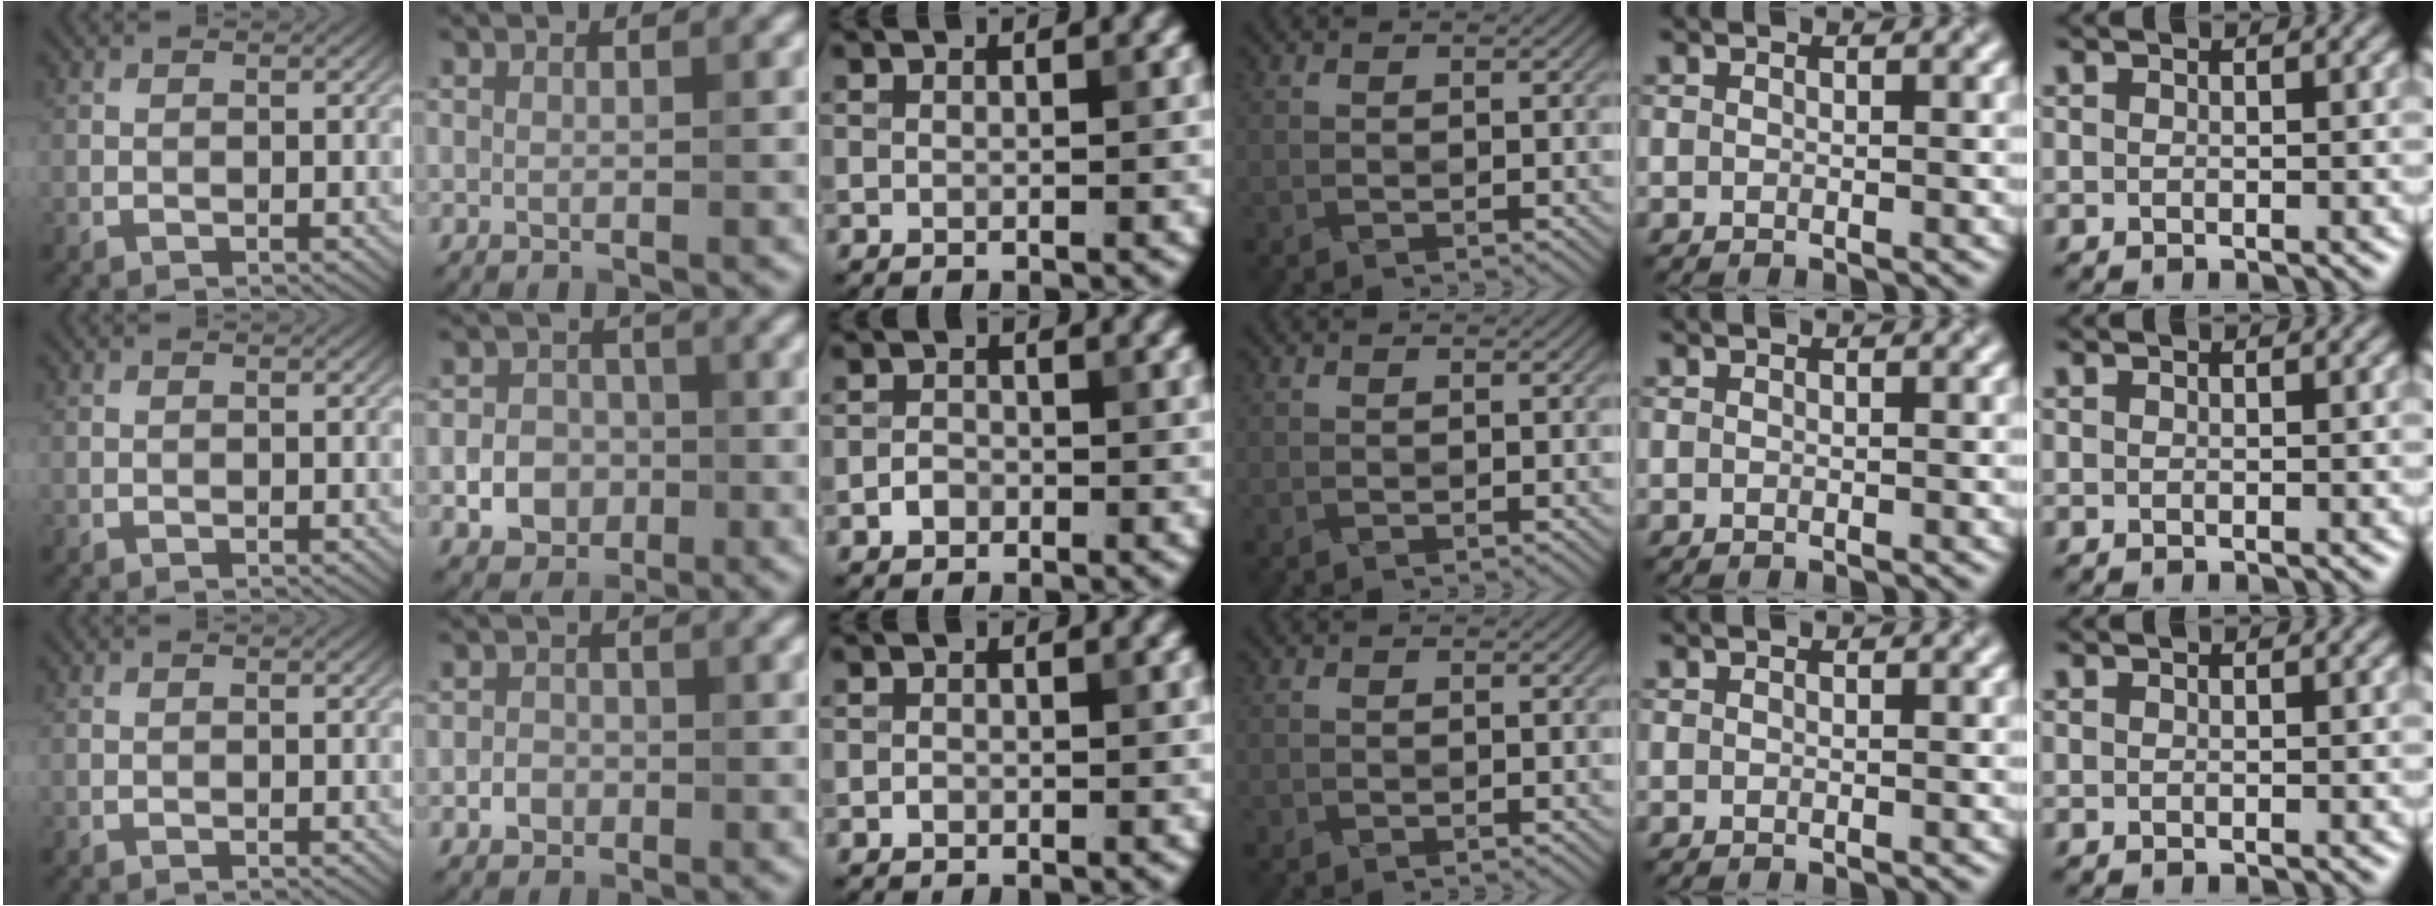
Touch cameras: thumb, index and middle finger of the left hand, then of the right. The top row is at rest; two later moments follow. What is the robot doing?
{"motion": "fold", "object": "handkerchief"}